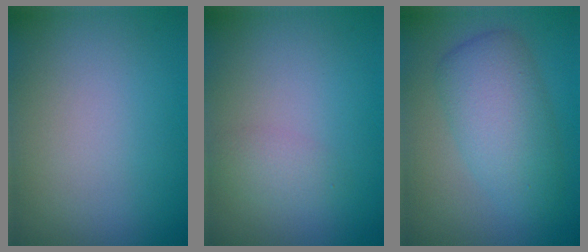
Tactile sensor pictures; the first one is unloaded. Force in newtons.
{"total": 1.6, "press": 1.6, "slide": 0.1}
{"total": 3.9, "press": 3.8, "slide": 0.4}